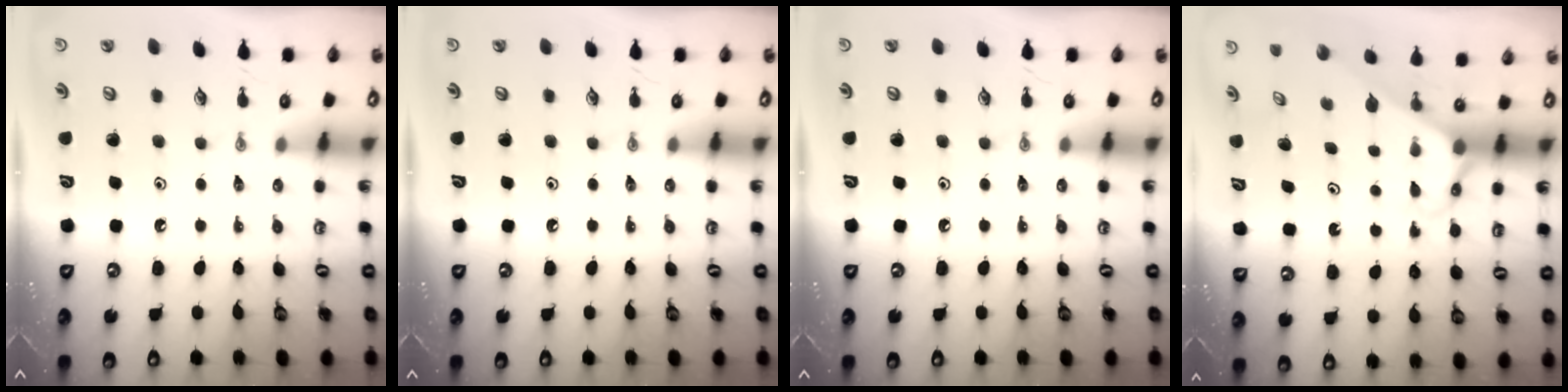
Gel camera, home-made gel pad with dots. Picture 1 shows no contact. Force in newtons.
{"total": 0.0}
{"total": 0.0}
{"total": 2.6, "press": 2.6, "slide": 0.2}